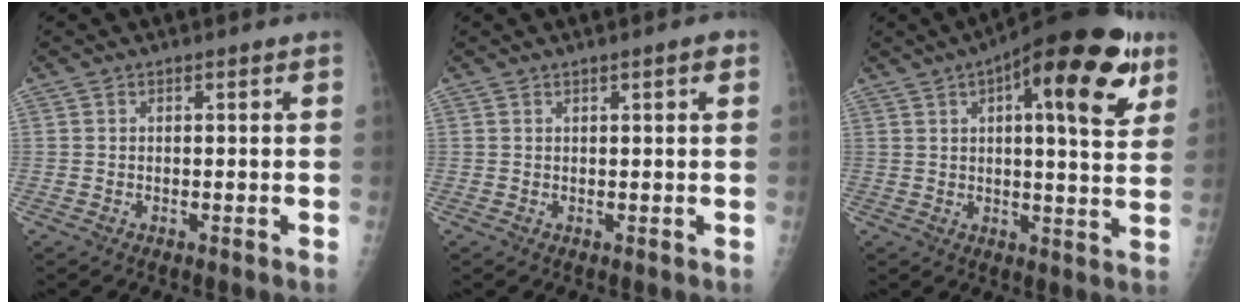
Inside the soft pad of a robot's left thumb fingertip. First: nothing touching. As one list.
[{"total": 1.7, "force": [0.9, 0.2, 1.5], "torque": [-0.021, 0.000, 0.011]}, {"total": 21.5, "force": [9.7, 7.1, 17.8], "torque": [-0.231, -0.008, 0.130]}]